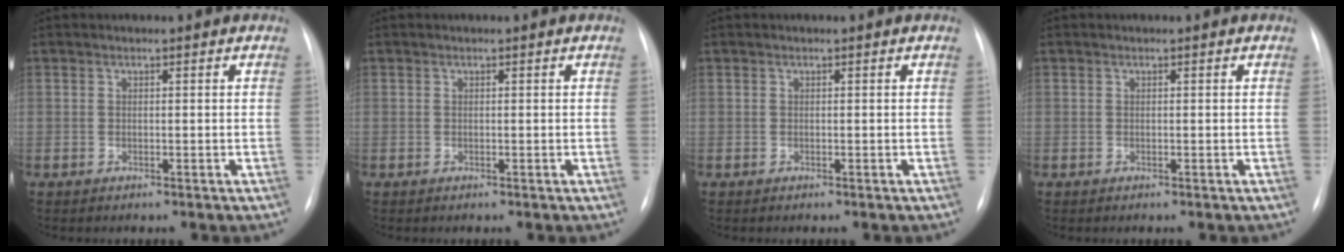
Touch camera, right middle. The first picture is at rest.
{"total": 0.0}
{"total": 0.0}
{"total": 0.0}